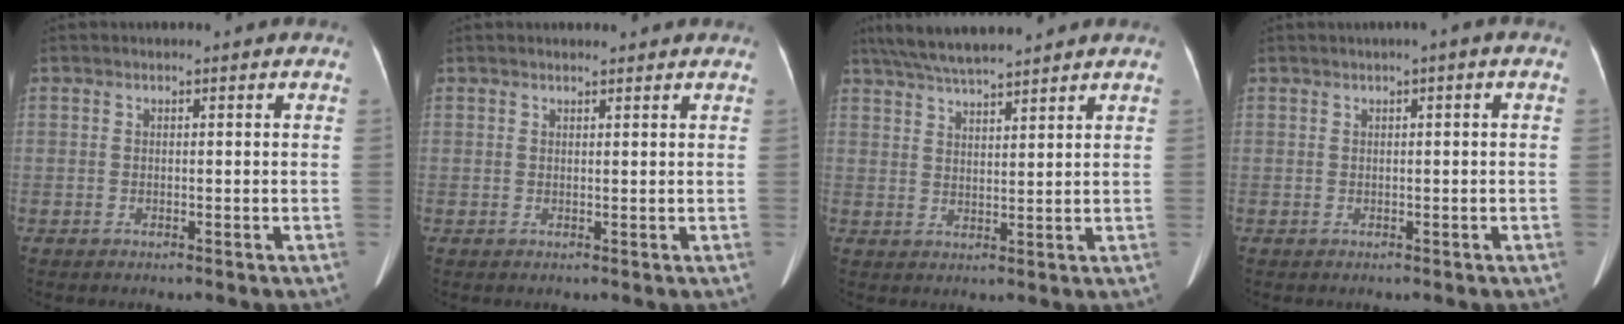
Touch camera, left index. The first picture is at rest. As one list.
[{"total": 2.3, "force": [2.2, 0.5, 0.6], "torque": [-0.008, 0.015, 0.026]}, {"total": 9.5, "force": [8.4, 0.6, 4.4], "torque": [-0.075, 0.029, 0.138]}, {"total": 1.1, "force": [0.2, -0.1, 1.1], "torque": [-0.017, 0.004, 0.003]}]